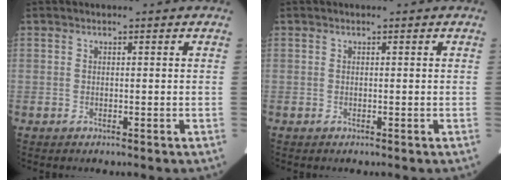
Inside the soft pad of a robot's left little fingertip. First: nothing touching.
{"total": 0.0}